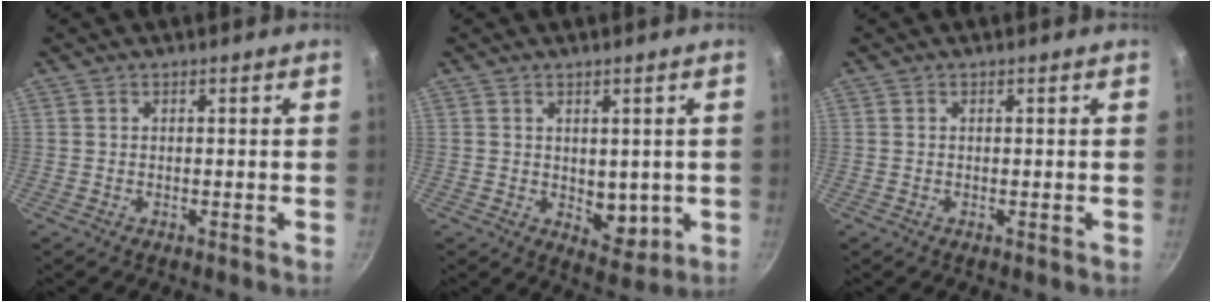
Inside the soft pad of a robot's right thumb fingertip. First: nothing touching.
{"total": 5.4, "force": [0.2, 3.8, 3.8], "torque": [-0.033, -0.017, 0.012]}
{"total": 0.0}